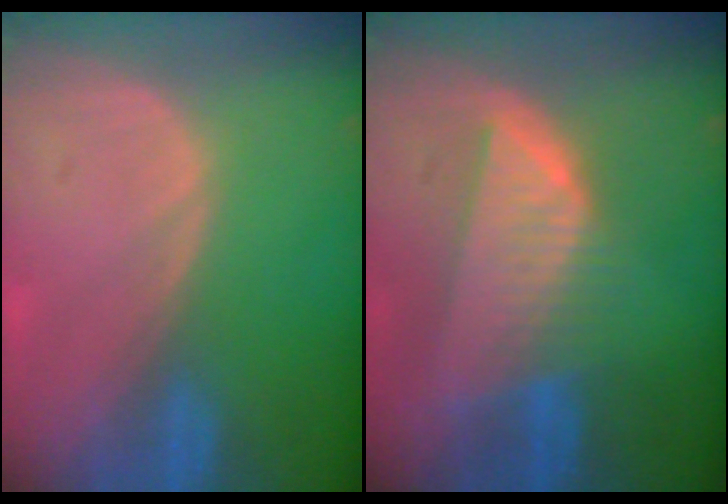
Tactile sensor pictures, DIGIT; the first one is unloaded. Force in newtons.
{"total": 8.1, "press": 7.2, "slide": 3.8}